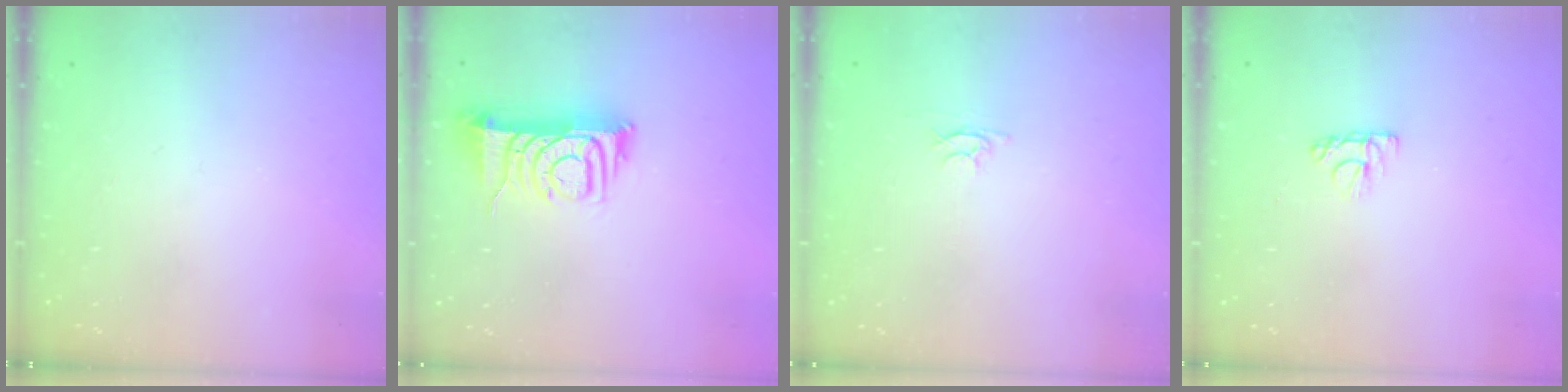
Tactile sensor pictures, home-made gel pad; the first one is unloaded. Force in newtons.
{"total": 9.5, "press": 9.5, "slide": 0.7}
{"total": 2.4, "press": 2.4, "slide": 0.3}
{"total": 4.9, "press": 4.9, "slide": 0.3}